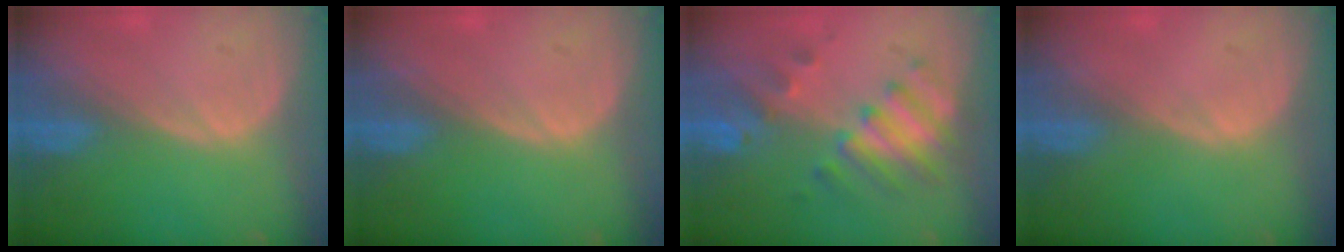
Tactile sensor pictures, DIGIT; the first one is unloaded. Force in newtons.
{"total": 0.0}
{"total": 7.6, "press": 7.0, "slide": 3.0}
{"total": 0.0}